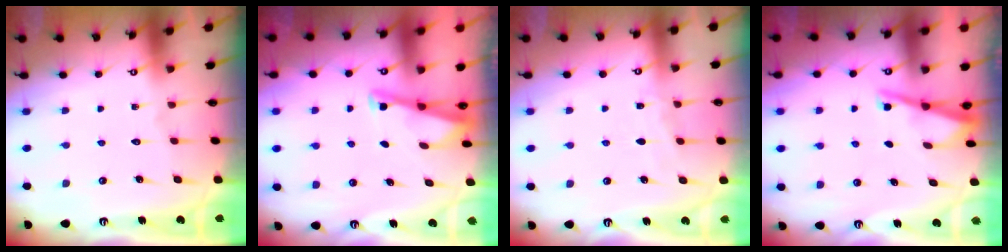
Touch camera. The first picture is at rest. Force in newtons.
{"total": 3.4, "press": 3.4, "slide": 0.3}
{"total": 3.7, "press": 3.6, "slide": 0.5}
{"total": 2.9, "press": 2.9, "slide": 0.2}